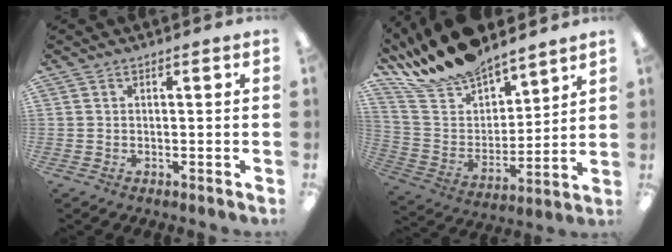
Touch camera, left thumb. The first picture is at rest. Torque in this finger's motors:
{"motor_torque": [1.17, -0.82, 1.39, -1.38, 0.22]}